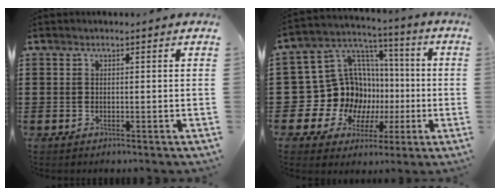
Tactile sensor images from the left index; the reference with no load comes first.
{"total": 15.5, "force": [-2.2, 14.1, 6.1], "torque": [-0.155, -0.019, -0.012]}